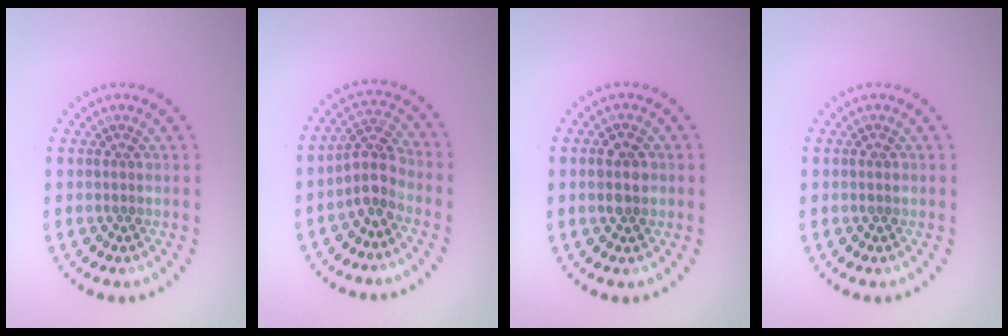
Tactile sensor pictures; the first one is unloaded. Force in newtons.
{"total": 2.9, "press": 2.3, "slide": 1.8}
{"total": 2.8, "press": 2.8, "slide": 0.1}
{"total": 0.7, "press": 0.7, "slide": 0.1}